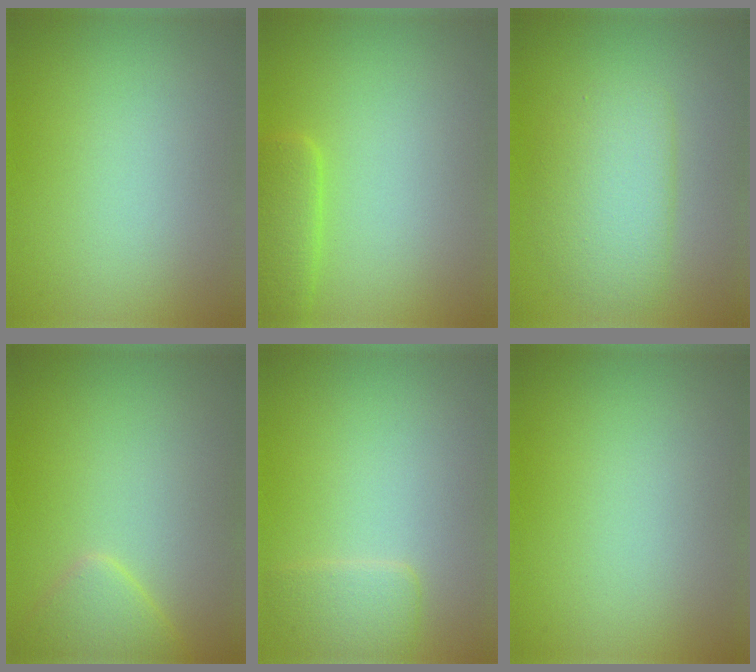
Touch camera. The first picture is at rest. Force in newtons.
{"total": 2.5, "press": 2.5, "slide": 0.3}
{"total": 3.8, "press": 3.8, "slide": 0.1}
{"total": 2.3, "press": 2.3, "slide": 0.1}
{"total": 1.9, "press": 1.9, "slide": 0.1}
{"total": 0.0}